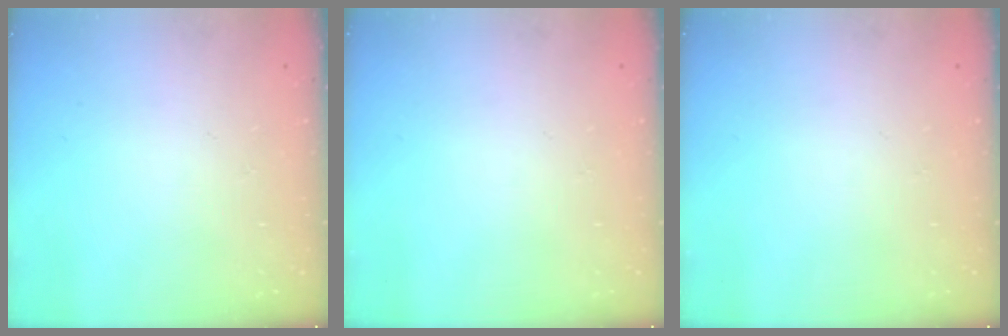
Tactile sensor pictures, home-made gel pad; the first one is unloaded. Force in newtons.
{"total": 0.0}
{"total": 0.0}